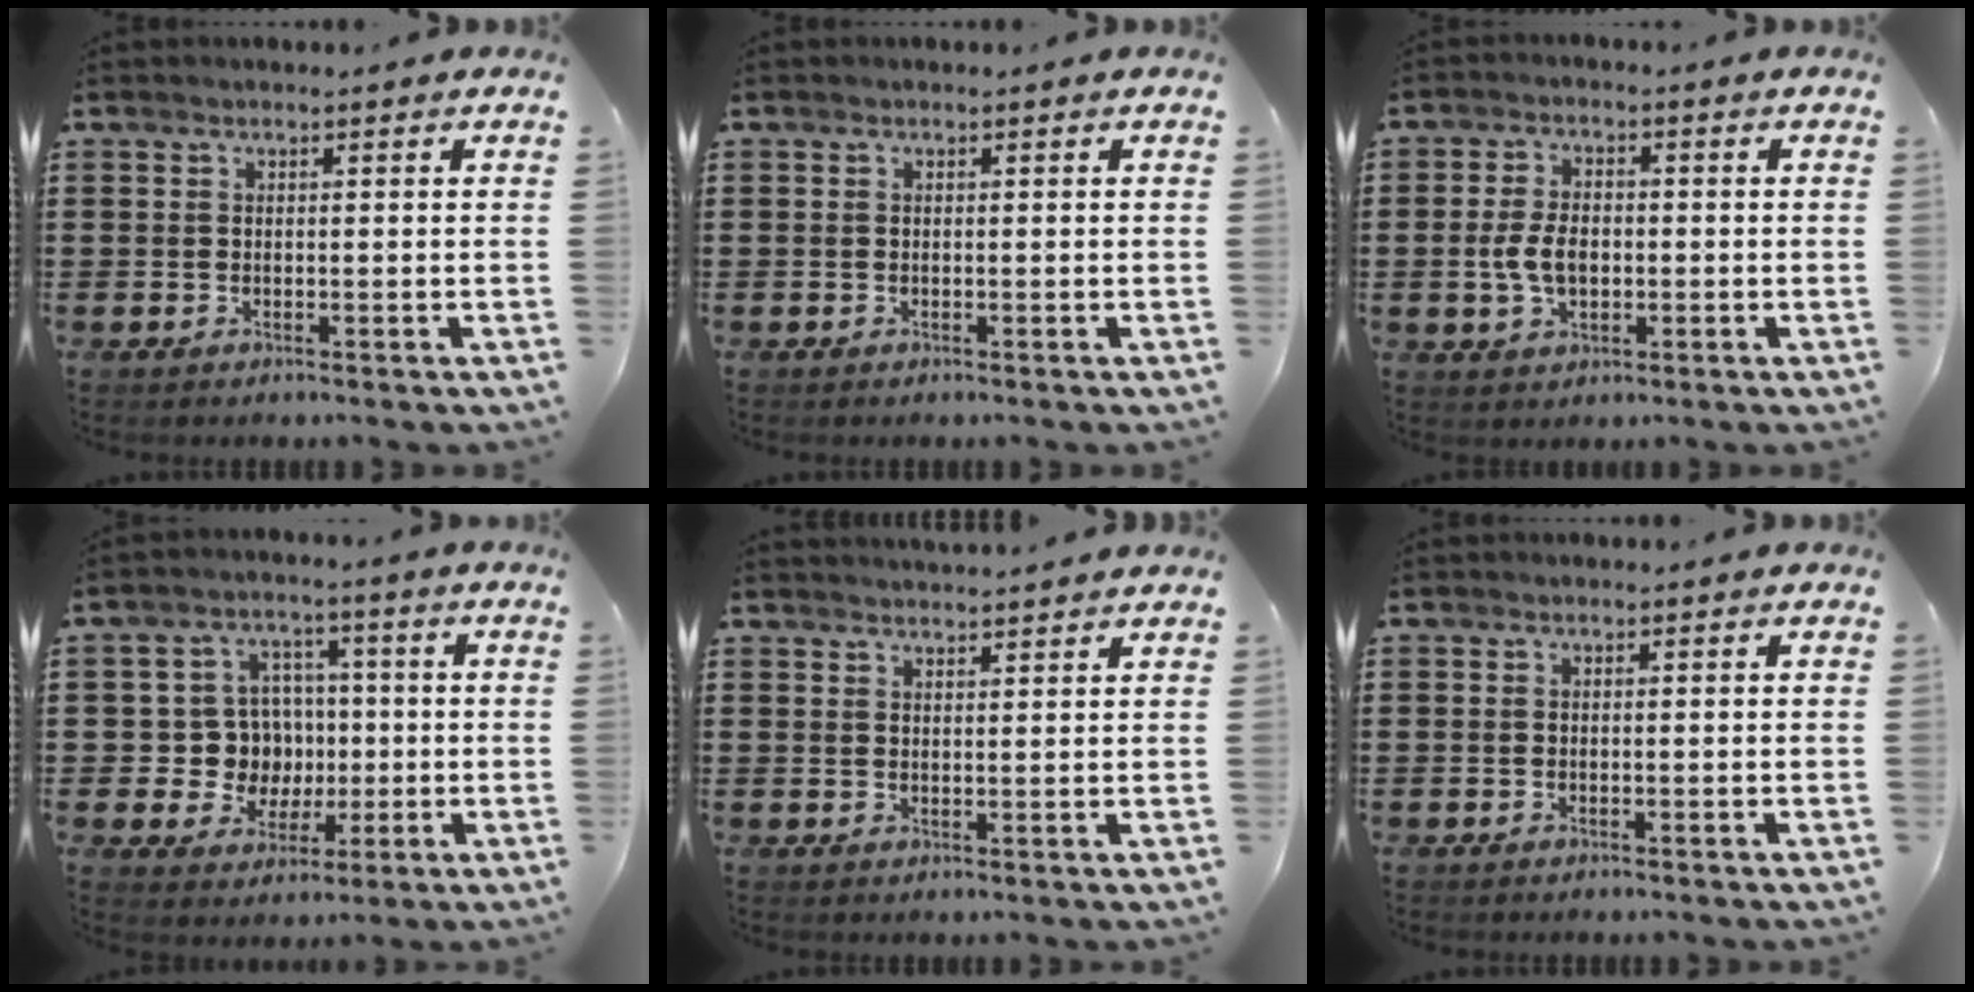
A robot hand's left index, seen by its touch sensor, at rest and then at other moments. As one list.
[{"total": 0.0}, {"total": 5.3, "force": [-0.7, 3.3, 4.2], "torque": [-0.100, 0.000, -0.019]}, {"total": 8.2, "force": [0.3, 7.9, 2.3], "torque": [-0.063, 0.011, 0.014]}, {"total": 2.3, "force": [2.3, -0.3, 0.0], "torque": [-0.007, -0.006, 0.044]}, {"total": 0.0}]